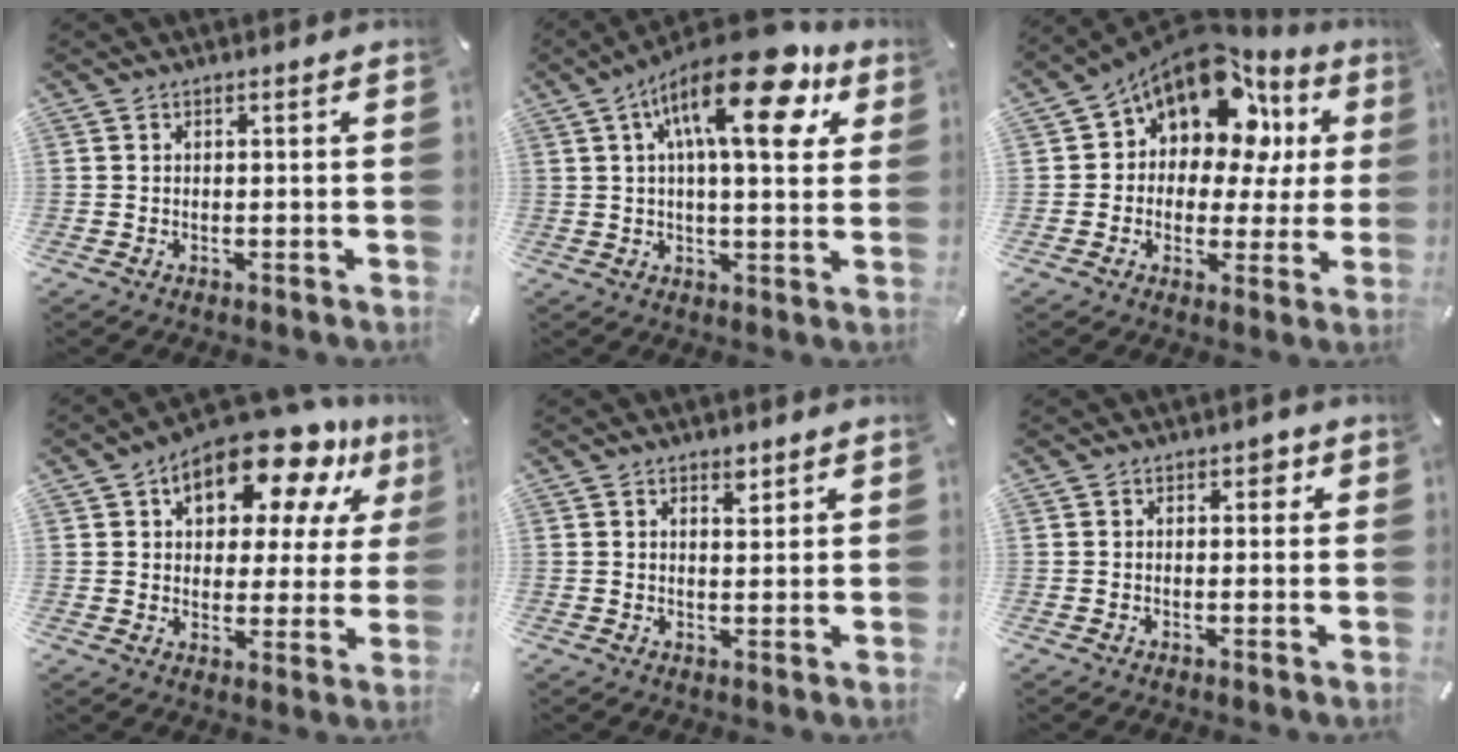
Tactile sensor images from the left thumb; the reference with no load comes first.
{"total": 20.2, "force": [9.3, 7.3, 16.3], "torque": [-0.272, -0.041, 0.141]}
{"total": 14.0, "force": [8.1, 8.7, 7.4], "torque": [-0.125, -0.061, 0.145]}
{"total": 17.7, "force": [10.7, 8.7, 11.1], "torque": [-0.167, -0.058, 0.177]}
{"total": 2.4, "force": [1.5, 1.3, 1.3], "torque": [-0.004, -0.010, 0.023]}
{"total": 1.8, "force": [0.3, 1.4, 1.1], "torque": [-0.008, 0.002, 0.000]}